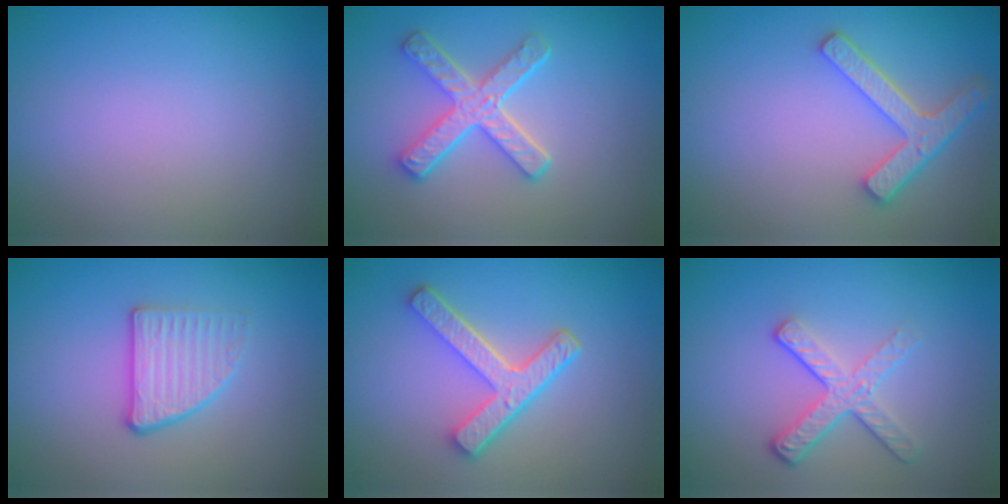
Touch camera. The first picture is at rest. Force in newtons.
{"total": 4.2, "press": 3.4, "slide": 2.4}
{"total": 4.3, "press": 3.4, "slide": 2.6}
{"total": 2.7, "press": 2.4, "slide": 1.2}
{"total": 4.5, "press": 3.5, "slide": 2.8}
{"total": 3.7, "press": 2.7, "slide": 2.5}